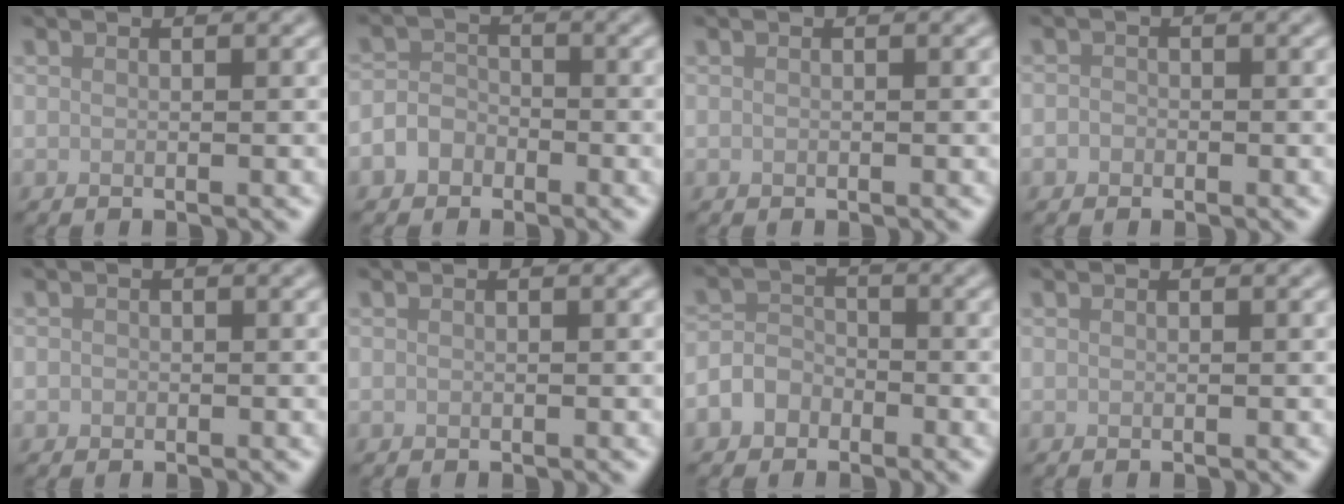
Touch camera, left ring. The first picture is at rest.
{"total": 2.6, "force": [-1.4, 2.0, 0.9], "torque": [-0.003, 0.008, -0.034]}
{"total": 0.0}
{"total": 0.9, "force": [-0.4, 0.8, 0.1], "torque": [0.003, -0.002, -0.008]}
{"total": 0.6, "force": [-0.2, 0.5, 0.1], "torque": [0.001, -0.004, -0.004]}
{"total": 0.0}
{"total": 3.3, "force": [-1.9, 2.5, 0.9], "torque": [0.000, 0.003, -0.044]}
{"total": 0.0}